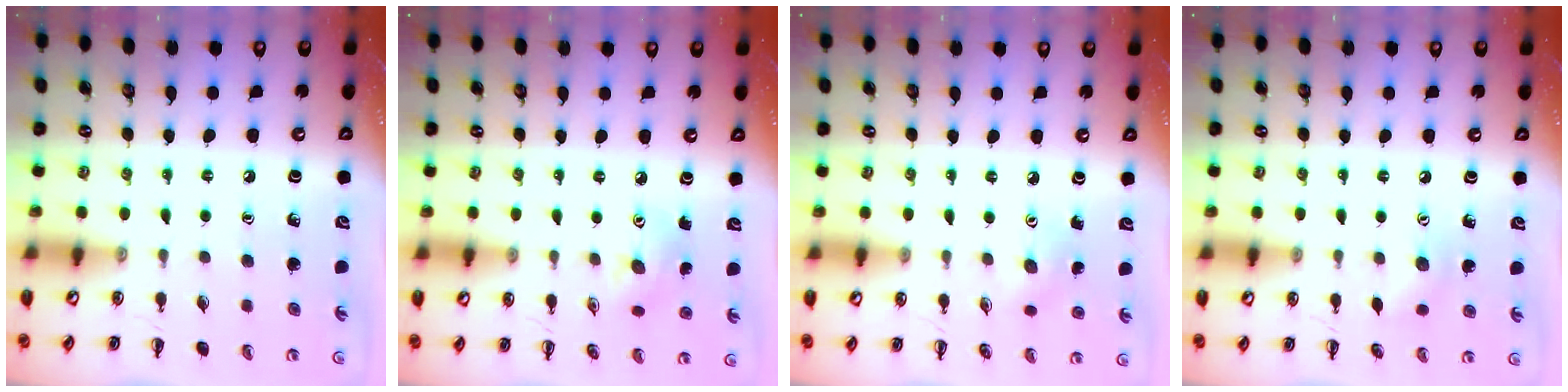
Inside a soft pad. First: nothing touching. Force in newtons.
{"total": 6.2, "press": 6.1, "slide": 0.8}
{"total": 3.6, "press": 3.5, "slide": 0.9}
{"total": 4.8, "press": 4.6, "slide": 1.1}